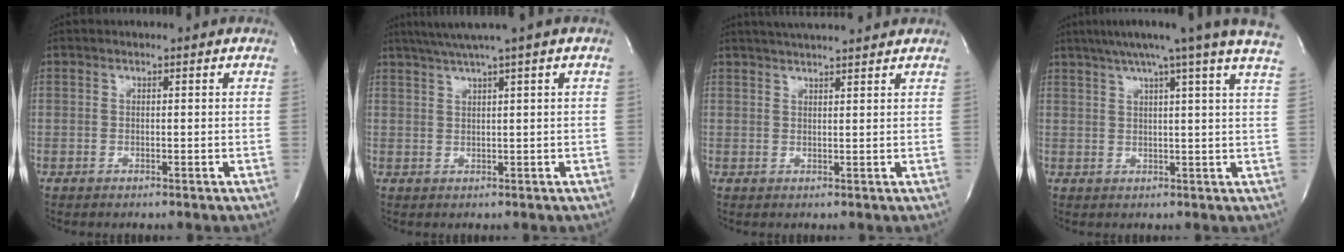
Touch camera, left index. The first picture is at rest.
{"total": 5.1, "force": [3.4, -1.4, 3.5], "torque": [-0.062, 0.017, 0.063]}
{"total": 8.2, "force": [7.4, 0.2, 3.5], "torque": [-0.060, 0.026, 0.103]}
{"total": 17.3, "force": [14.1, -1.6, 9.9], "torque": [-0.161, -0.005, 0.168]}